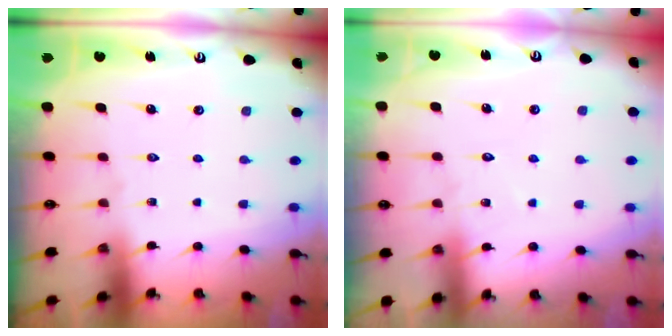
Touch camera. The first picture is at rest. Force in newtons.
{"total": 4.5, "press": 4.5, "slide": 0.3}